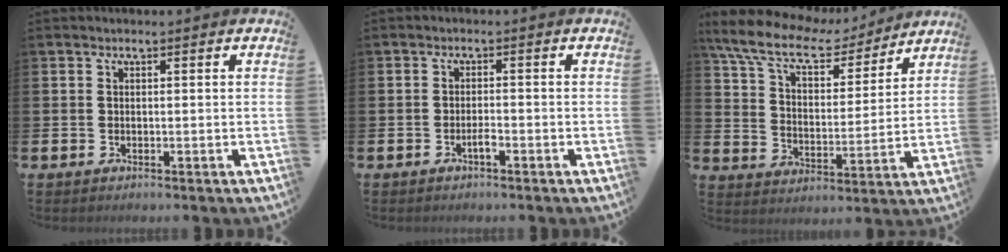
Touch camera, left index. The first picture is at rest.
{"total": 1.4, "force": [-0.8, 0.3, 1.2], "torque": [-0.025, -0.001, -0.015]}
{"total": 10.0, "force": [8.6, 3.2, 4.0], "torque": [-0.111, -0.052, 0.147]}